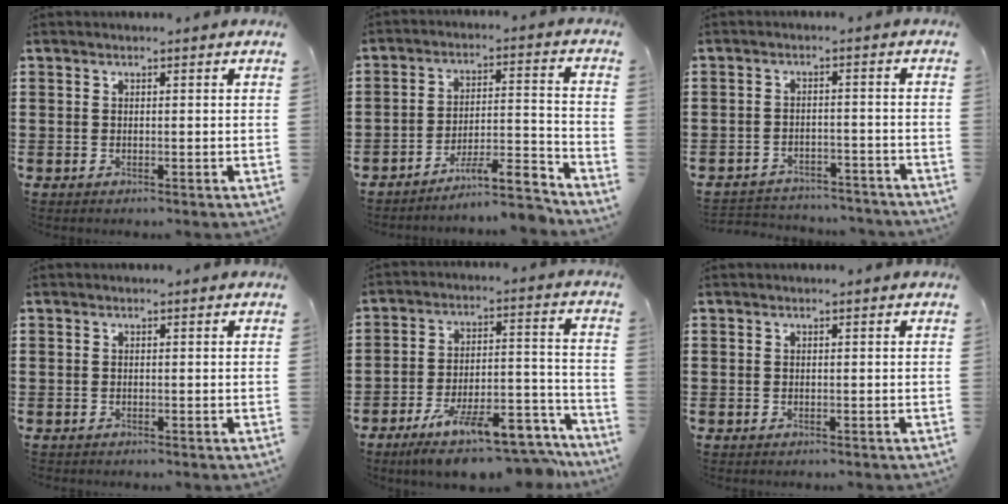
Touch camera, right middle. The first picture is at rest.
{"total": 7.6, "force": [-6.8, 0.7, 3.2], "torque": [-0.044, 0.006, -0.128]}
{"total": 3.2, "force": [-3.2, 0.4, 0.0], "torque": [-0.006, -0.001, -0.068]}
{"total": 0.0}
{"total": 13.2, "force": [-10.4, 3.1, 7.5], "torque": [-0.110, 0.040, -0.185]}
{"total": 0.0}